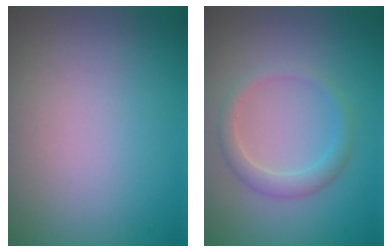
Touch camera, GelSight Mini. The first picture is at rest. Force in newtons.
{"total": 2.2, "press": 2.2, "slide": 0.2}